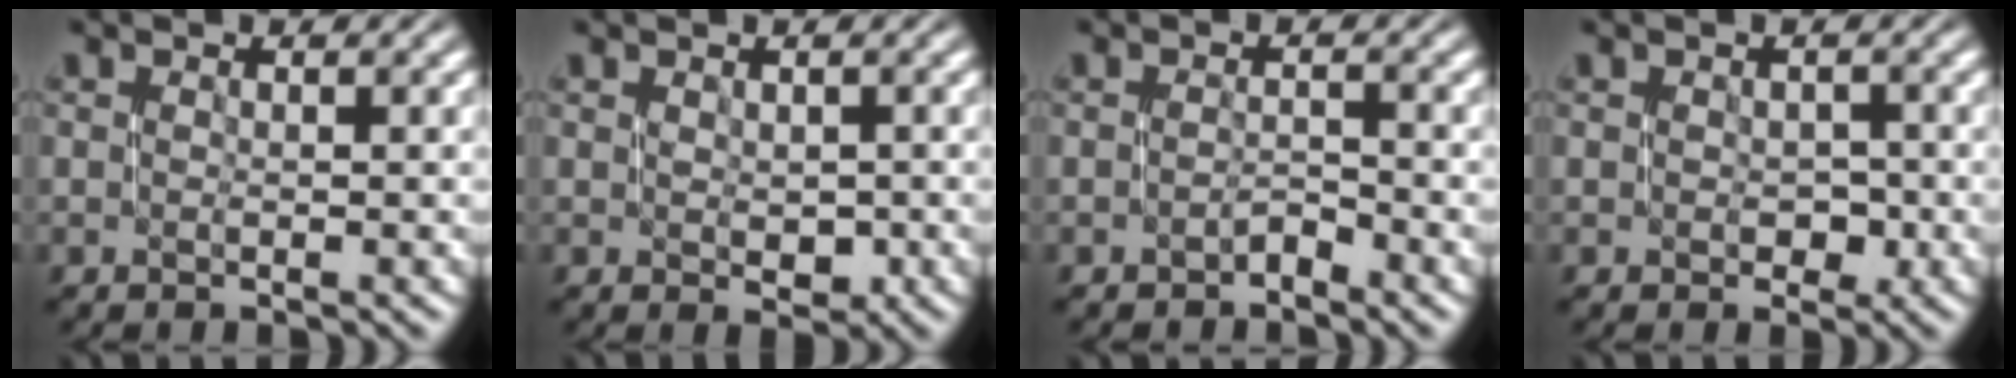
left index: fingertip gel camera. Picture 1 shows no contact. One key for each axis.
{"total": 0.8, "fx": 0.1, "fy": 0.5, "fz": 0.7, "tx": -0.008, "ty": -0.001, "tz": 0.007}
{"total": 0.7, "fx": -0.7, "fy": 0.0, "fz": -0.1, "tx": 0.003, "ty": 0.005, "tz": -0.015}
{"total": 1.1, "fx": -0.3, "fy": 0.9, "fz": 0.5, "tx": -0.004, "ty": 0.000, "tz": -0.003}